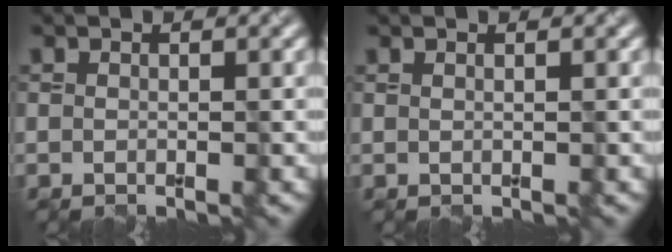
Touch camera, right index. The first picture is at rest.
{"total": 1.7, "force": [1.0, 0.9, 1.1], "torque": [-0.003, 0.011, -0.004]}